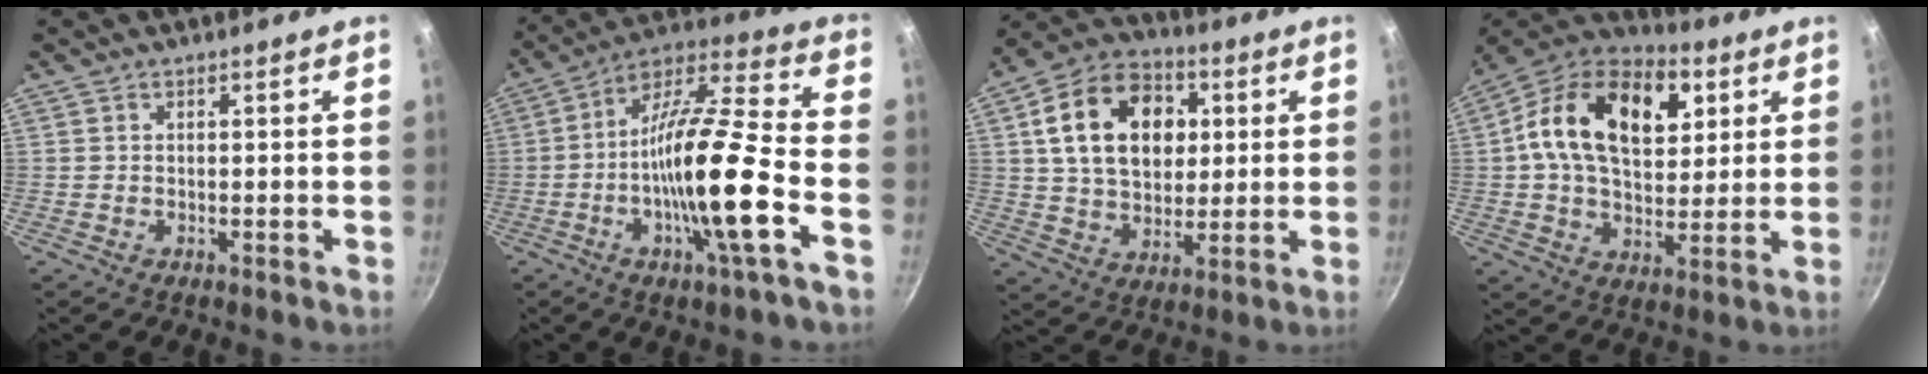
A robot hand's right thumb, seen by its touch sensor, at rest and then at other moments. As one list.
[{"total": 19.2, "force": [-5.4, 2.9, 18.2], "torque": [-0.310, 0.031, -0.110]}, {"total": 18.8, "force": [4.1, 13.5, 12.3], "torque": [-0.177, 0.012, 0.063]}, {"total": 22.5, "force": [6.4, 14.2, 16.2], "torque": [-0.244, 0.003, 0.093]}]